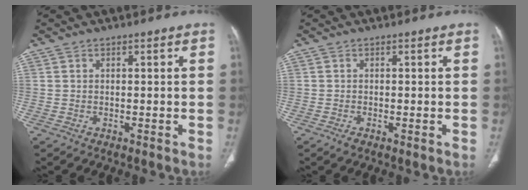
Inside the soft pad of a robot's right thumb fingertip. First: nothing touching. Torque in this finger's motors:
{"motor_torque": [0.11, -0.05, 0.06, -0.33, 0.02]}